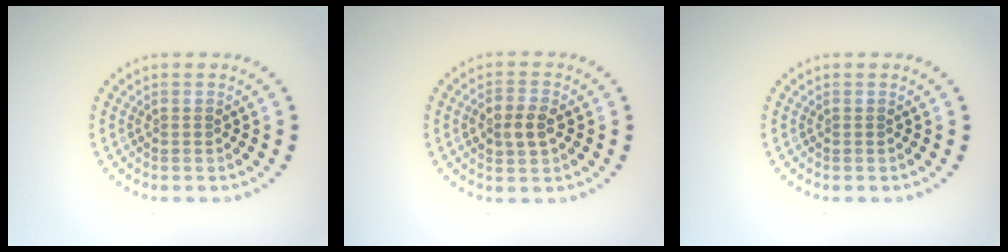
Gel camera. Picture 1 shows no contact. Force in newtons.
{"total": 2.8, "press": 2.8, "slide": 0.1}
{"total": 0.0}